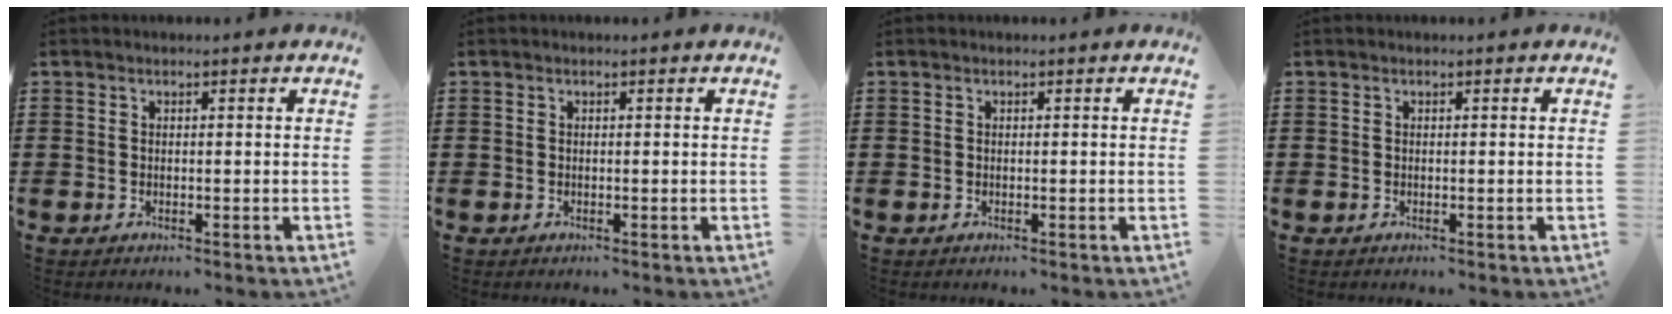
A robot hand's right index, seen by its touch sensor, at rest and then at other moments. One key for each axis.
{"total": 0.0}
{"total": 0.0}
{"total": 0.0}